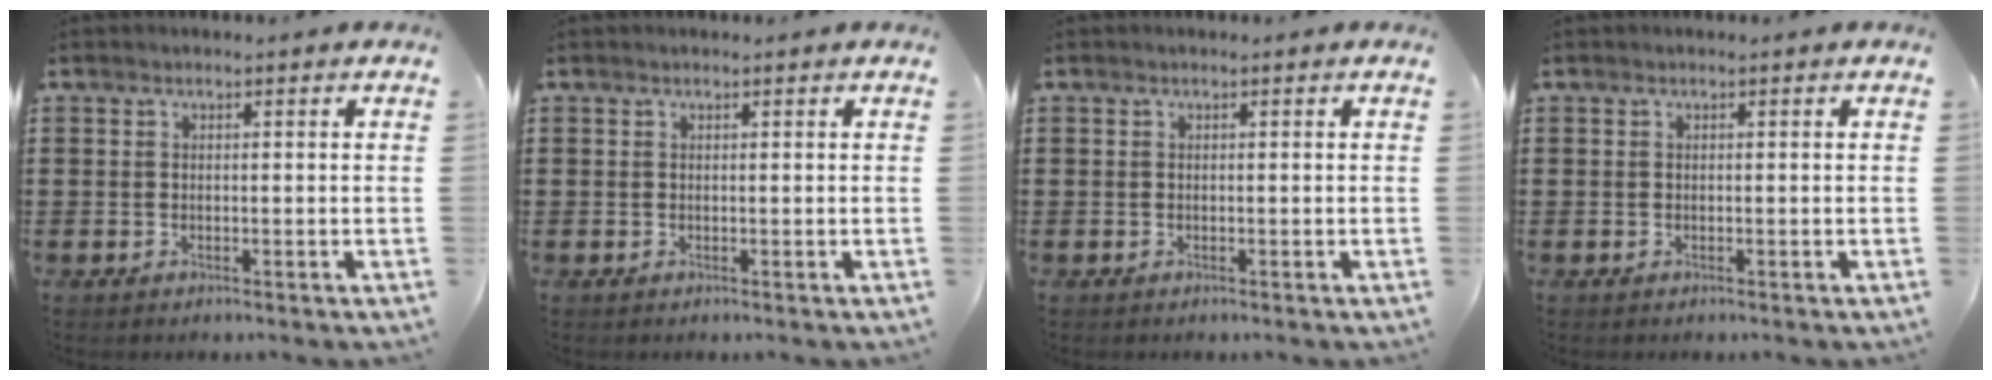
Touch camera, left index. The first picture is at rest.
{"total": 0.0}
{"total": 0.0}
{"total": 0.0}